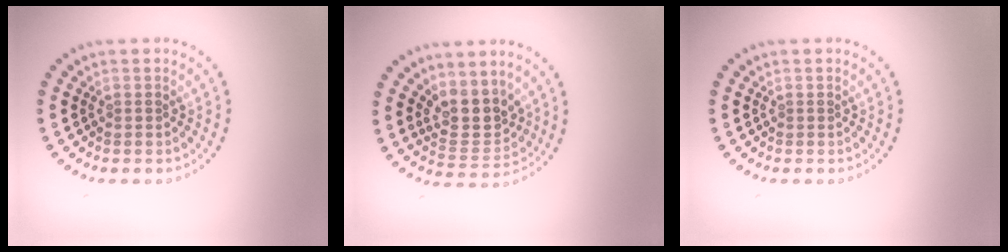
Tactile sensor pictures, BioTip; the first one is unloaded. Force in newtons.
{"total": 3.8, "press": 3.3, "slide": 1.8}
{"total": 0.0}